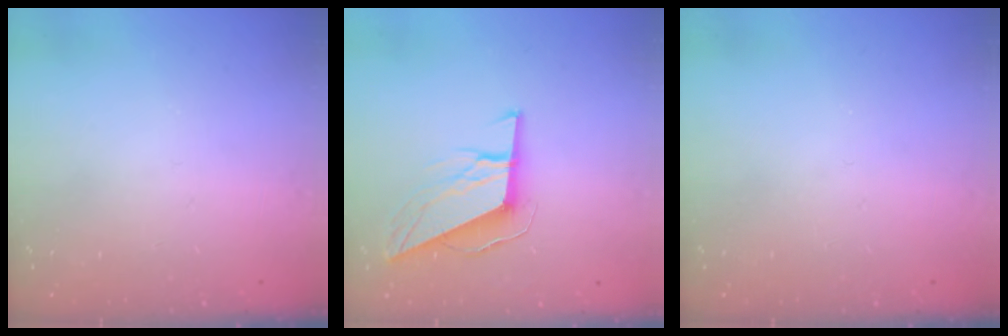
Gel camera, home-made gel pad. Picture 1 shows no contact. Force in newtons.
{"total": 10.1, "press": 10.0, "slide": 1.6}
{"total": 0.0}